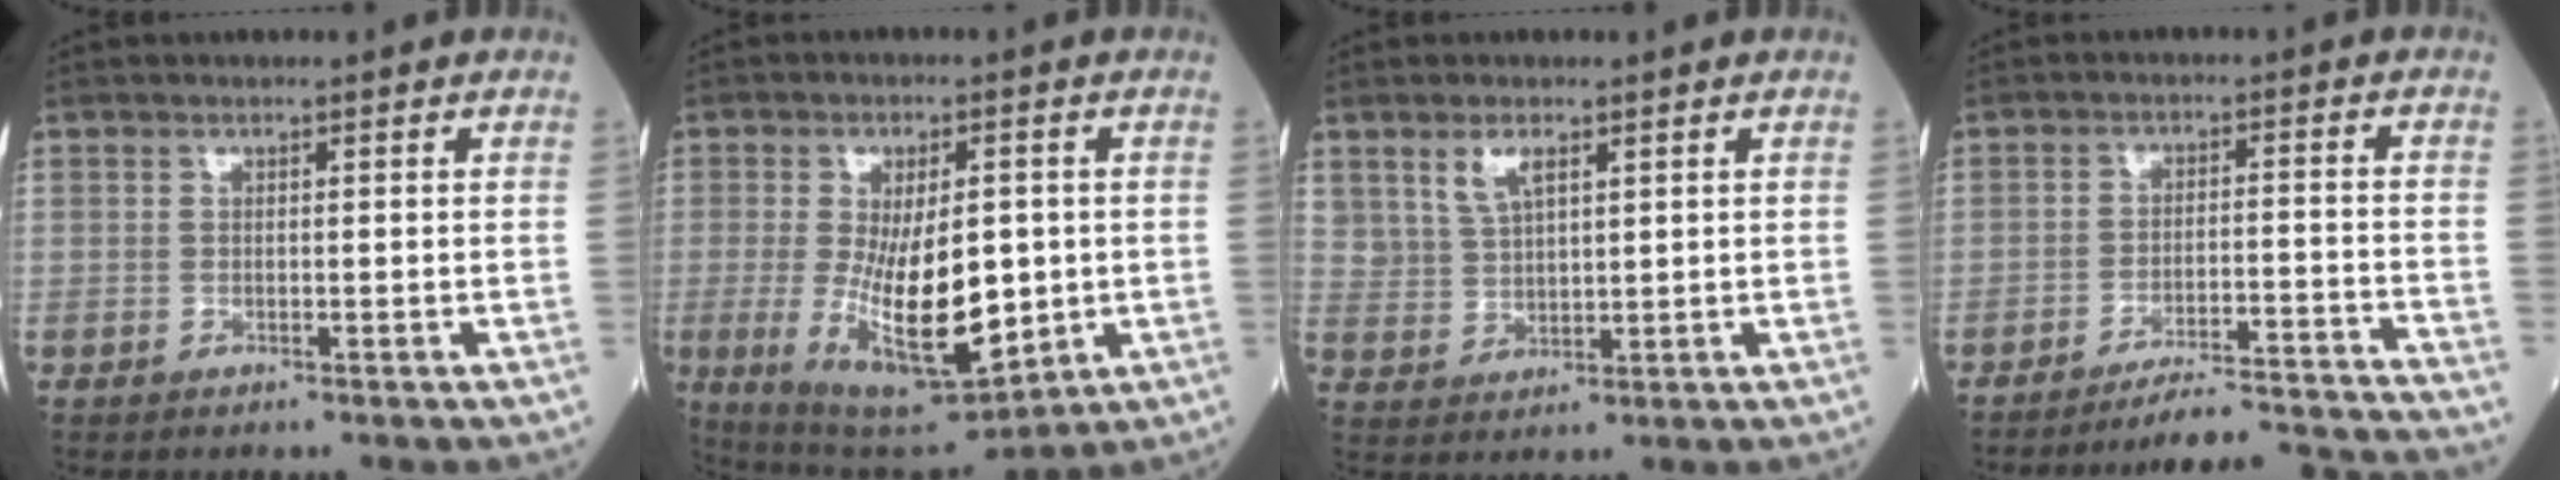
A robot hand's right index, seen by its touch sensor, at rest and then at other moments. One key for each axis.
{"total": 15.2, "fx": -1.9, "fy": 5.1, "fz": 14.2, "tx": -0.247, "ty": -0.025, "tz": -0.017}
{"total": 4.5, "fx": 2.7, "fy": 2.1, "fz": 2.8, "tx": -0.061, "ty": 0.006, "tz": 0.060}
{"total": 16.1, "fx": -15.8, "fy": -1.4, "fz": 2.8, "tx": -0.025, "ty": -0.007, "tz": -0.211}